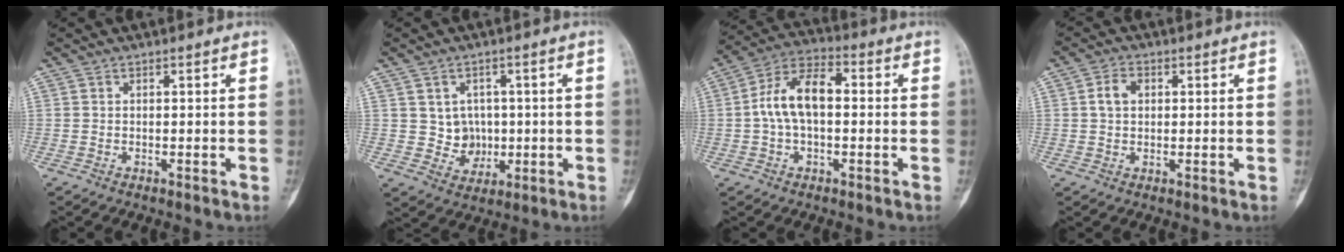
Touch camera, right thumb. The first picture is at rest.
{"total": 5.7, "force": [0.6, 5.4, 1.9], "torque": [0.008, 0.002, 0.015]}
{"total": 10.9, "force": [0.1, 6.1, 9.1], "torque": [-0.173, 0.035, -0.006]}
{"total": 3.8, "force": [0.7, 2.7, 2.5], "torque": [-0.045, 0.008, 0.012]}